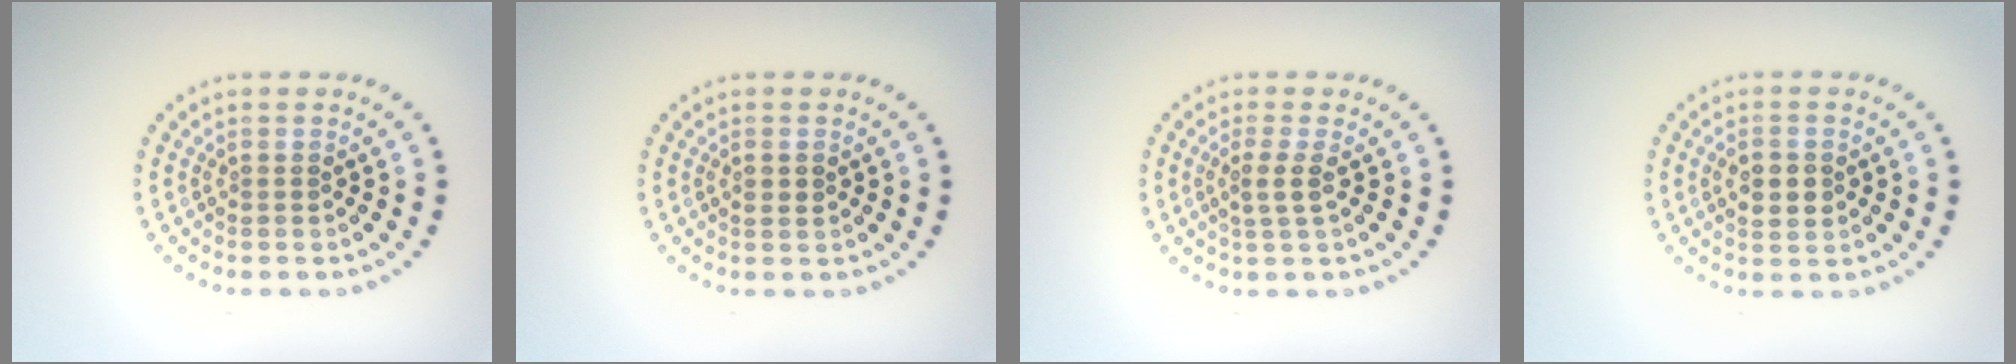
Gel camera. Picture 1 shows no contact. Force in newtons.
{"total": 1.1, "press": 1.0, "slide": 0.4}
{"total": 1.6, "press": 1.3, "slide": 1.0}
{"total": 2.7, "press": 2.7, "slide": 0.2}